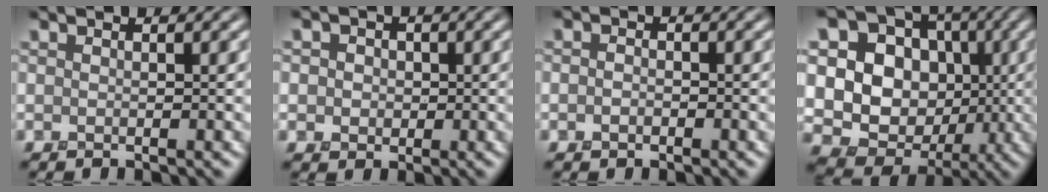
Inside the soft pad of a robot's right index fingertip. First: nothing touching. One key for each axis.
{"total": 2.7, "fx": 0.3, "fy": 2.4, "fz": 1.2, "tx": -0.014, "ty": 0.008, "tz": -0.006}
{"total": 1.0, "fx": -0.6, "fy": 0.7, "fz": 0.4, "tx": -0.006, "ty": -0.004, "tz": -0.017}
{"total": 15.8, "fx": 0.7, "fy": 14.0, "fz": 7.3, "tx": -0.176, "ty": 0.050, "tz": 0.008}